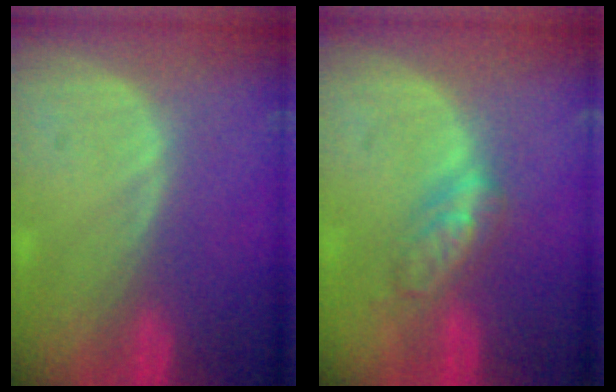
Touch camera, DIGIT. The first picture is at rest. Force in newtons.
{"total": 4.6, "press": 4.4, "slide": 1.4}